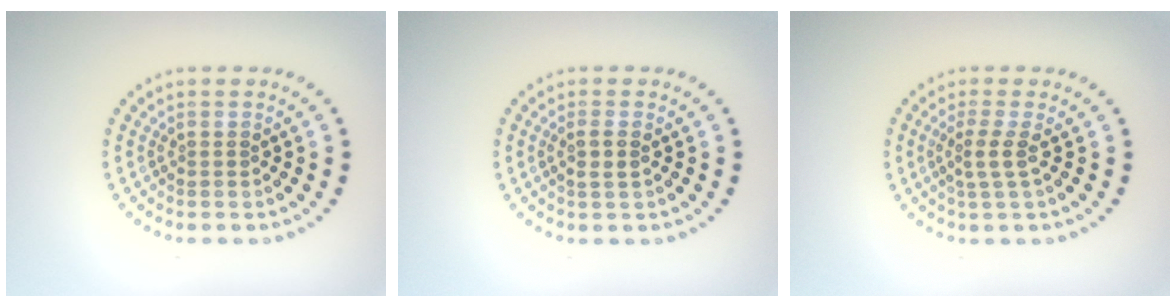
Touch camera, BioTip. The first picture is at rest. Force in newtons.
{"total": 1.2, "press": 1.1, "slide": 0.5}
{"total": 2.0, "press": 1.4, "slide": 1.4}